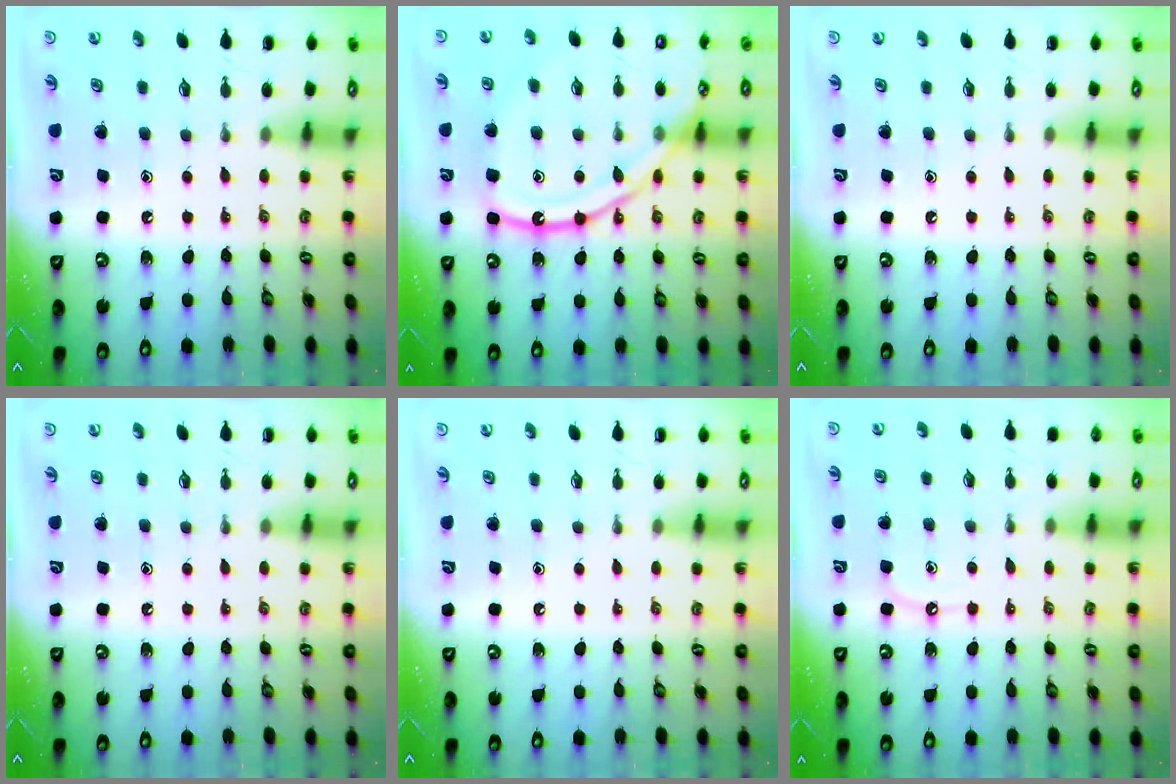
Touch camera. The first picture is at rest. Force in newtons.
{"total": 17.4, "press": 17.4, "slide": 1.5}
{"total": 0.0}
{"total": 0.0}
{"total": 0.0}
{"total": 5.5, "press": 5.4, "slide": 0.7}